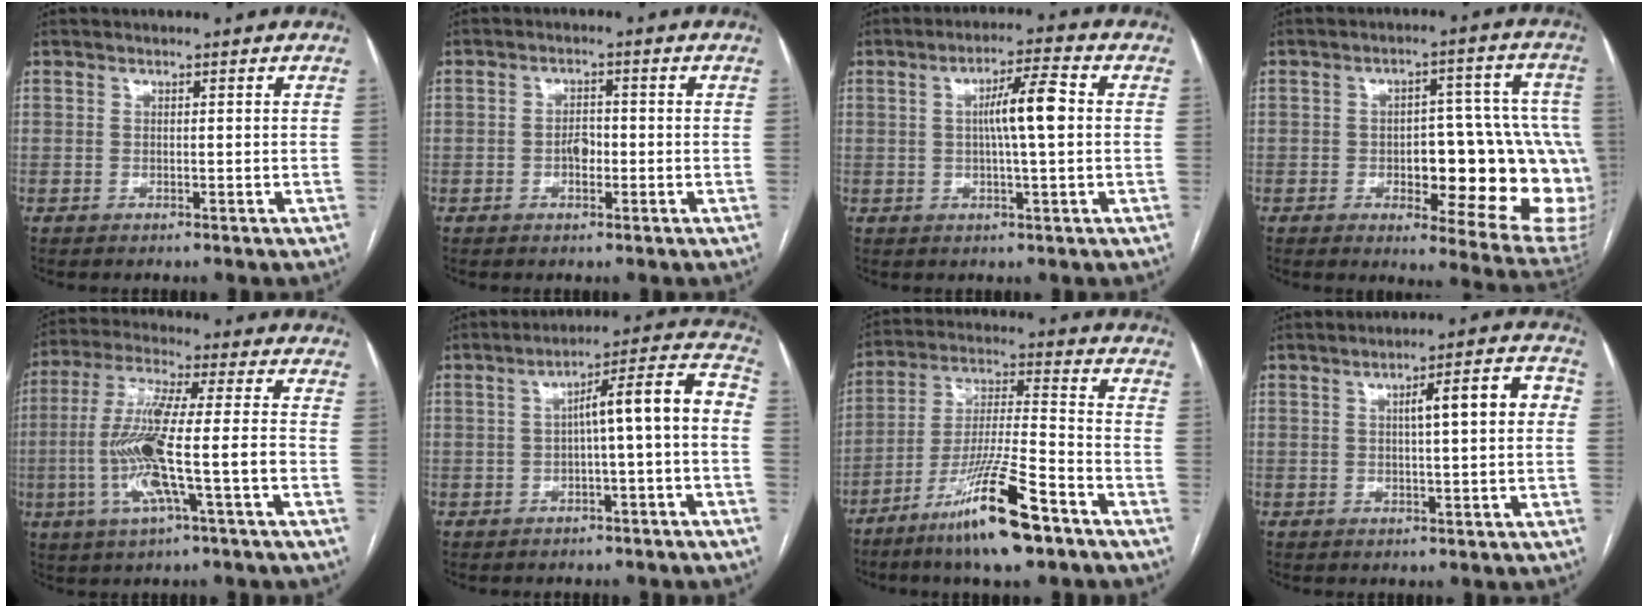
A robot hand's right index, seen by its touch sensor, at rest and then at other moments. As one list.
[{"total": 2.4, "force": [-0.6, 1.4, 1.9], "torque": [-0.030, 0.007, -0.008]}, {"total": 7.0, "force": [0.6, 0.5, 7.0], "torque": [-0.119, 0.012, 0.007]}, {"total": 21.2, "force": [-3.0, 7.4, 19.6], "torque": [-0.161, 0.031, -0.009]}, {"total": 13.1, "force": [-3.3, 0.5, 12.7], "torque": [-0.258, 0.003, -0.062]}, {"total": 10.0, "force": [-1.2, 0.6, 9.9], "torque": [-0.135, 0.040, -0.018]}, {"total": 15.3, "force": [-9.5, 1.2, 11.9], "torque": [-0.231, -0.028, -0.170]}, {"total": 7.1, "force": [0.9, 1.0, 7.0], "torque": [-0.099, 0.025, 0.011]}]